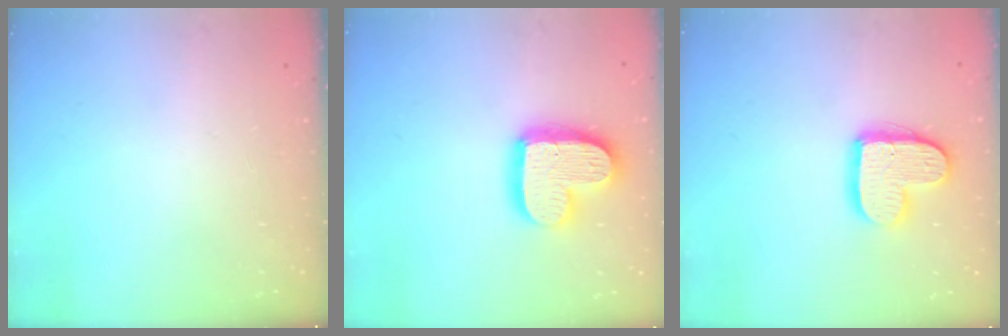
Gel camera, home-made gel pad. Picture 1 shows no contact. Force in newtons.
{"total": 17.1, "press": 17.1, "slide": 1.4}
{"total": 13.0, "press": 13.0, "slide": 0.8}